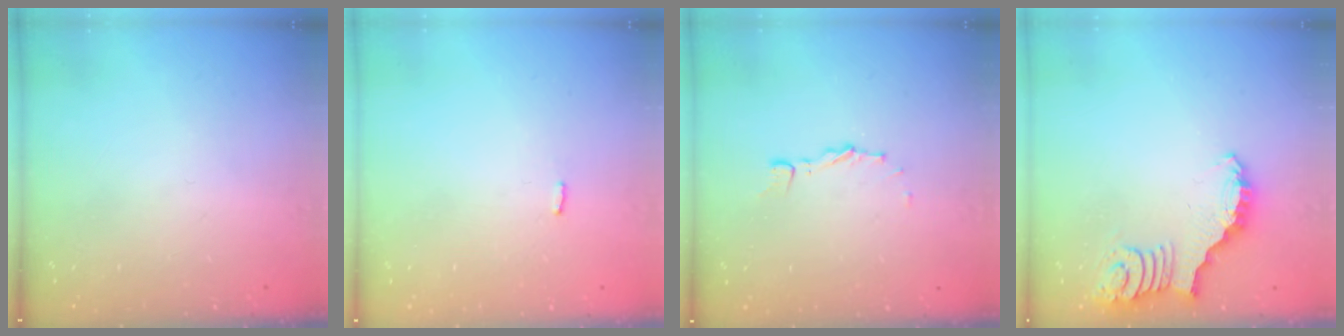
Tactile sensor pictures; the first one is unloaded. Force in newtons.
{"total": 2.5, "press": 2.5, "slide": 0.4}
{"total": 4.0, "press": 3.9, "slide": 0.5}
{"total": 2.5, "press": 2.5, "slide": 0.5}